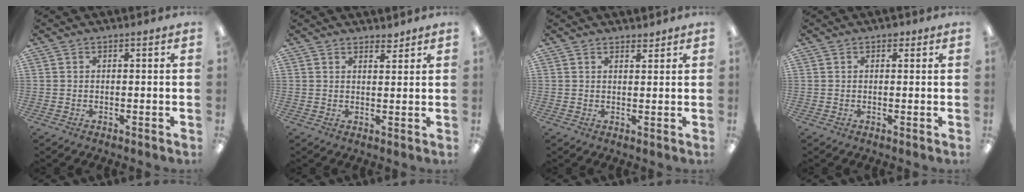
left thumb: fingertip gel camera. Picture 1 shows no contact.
{"total": 2.6, "force": [2.4, 0.8, 0.5], "torque": [0.004, -0.014, 0.040]}
{"total": 1.8, "force": [1.7, 0.5, 0.2], "torque": [0.003, -0.007, 0.030]}
{"total": 1.2, "force": [0.8, 0.7, 0.5], "torque": [-0.003, -0.001, 0.012]}